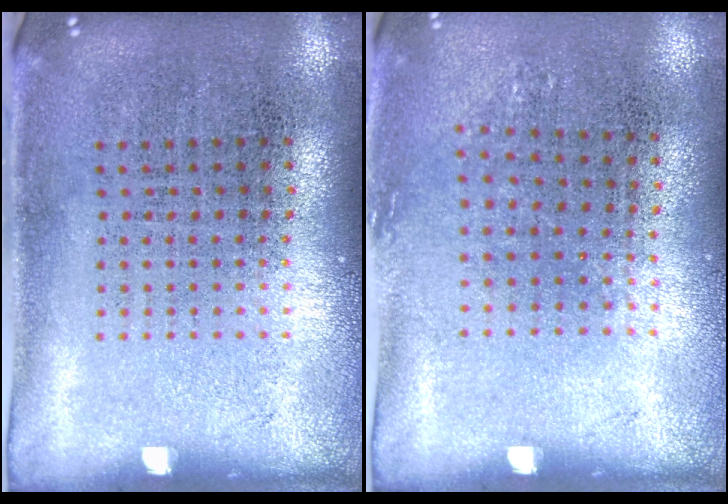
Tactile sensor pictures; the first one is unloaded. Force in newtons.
{"total": 0.8, "press": 0.7, "slide": 0.4}